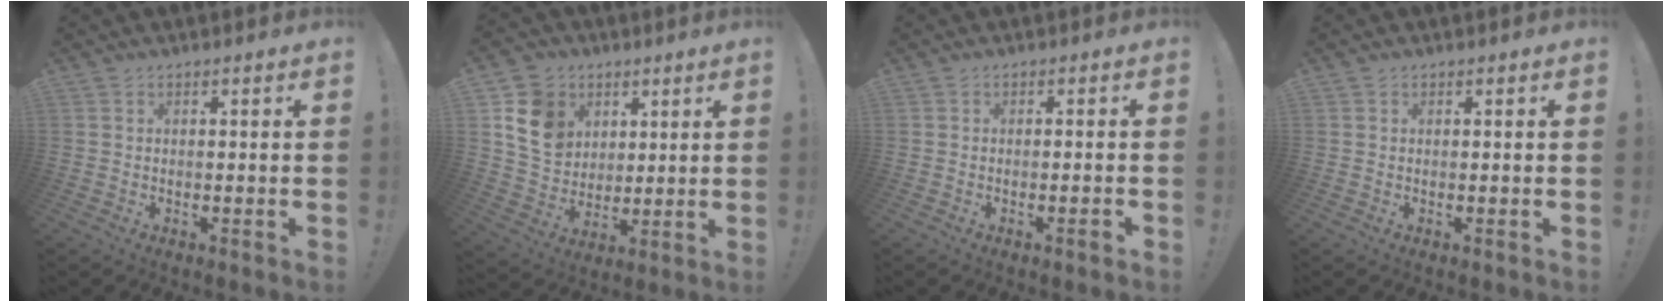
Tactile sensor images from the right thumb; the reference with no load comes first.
{"total": 13.4, "force": [5.4, 10.8, 5.8], "torque": [-0.083, -0.019, 0.112]}
{"total": 2.3, "force": [-1.2, -0.1, 1.9], "torque": [-0.036, 0.002, -0.019]}
{"total": 0.0}